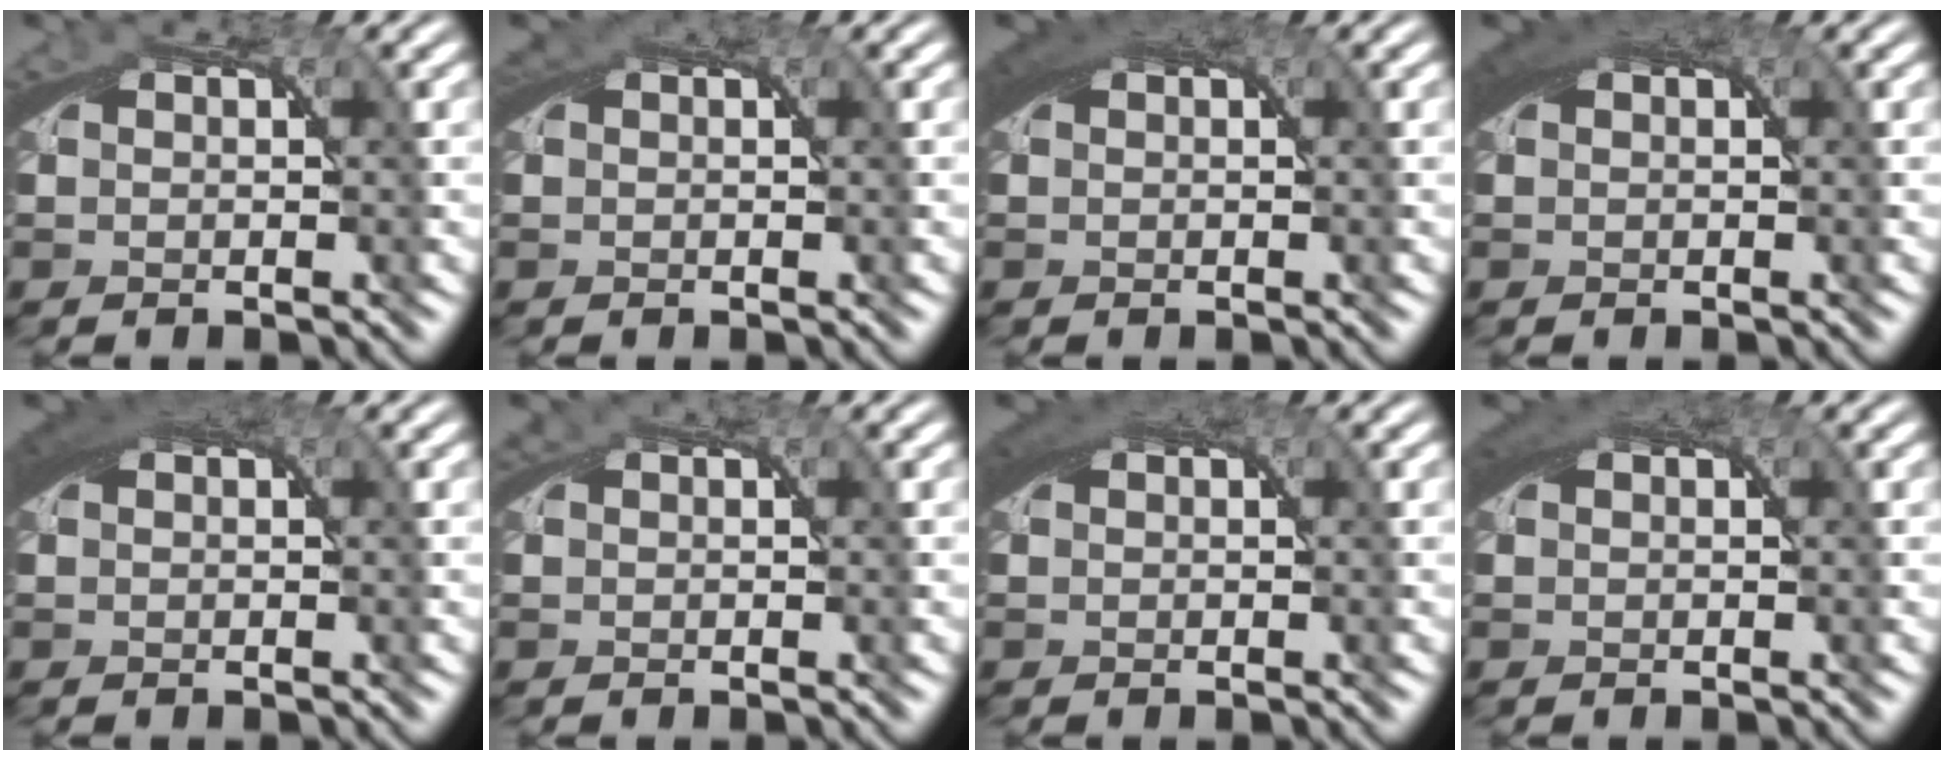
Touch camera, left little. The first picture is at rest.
{"total": 0.8, "force": [0.3, 0.5, 0.5], "torque": [-0.008, 0.000, 0.005]}
{"total": 2.6, "force": [0.9, 1.3, 2.0], "torque": [-0.042, -0.003, 0.016]}
{"total": 2.7, "force": [0.9, 1.4, 2.2], "torque": [-0.043, -0.002, 0.016]}
{"total": 2.5, "force": [0.9, 1.2, 2.0], "torque": [-0.039, -0.001, 0.016]}
{"total": 0.0}
{"total": 2.3, "force": [0.8, 1.2, 1.7], "torque": [-0.036, -0.002, 0.014]}
{"total": 2.1, "force": [0.8, 1.1, 1.6], "torque": [-0.034, -0.003, 0.014]}